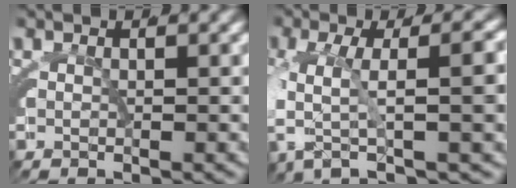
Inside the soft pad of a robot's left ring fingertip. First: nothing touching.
{"total": 5.1, "force": [-0.9, 1.9, 4.7], "torque": [-0.082, -0.003, -0.010]}